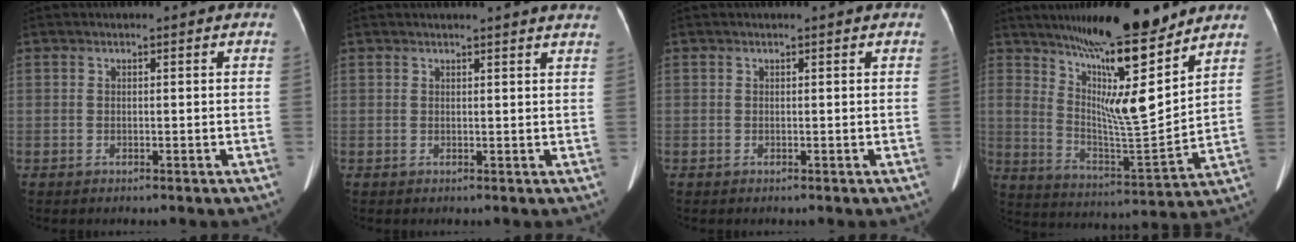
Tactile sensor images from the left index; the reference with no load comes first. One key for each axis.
{"total": 7.0, "fx": 6.5, "fy": -0.3, "fz": 2.3, "tx": -0.028, "ty": 0.004, "tz": 0.052}
{"total": 0.0}
{"total": 16.9, "fx": 11.9, "fy": 1.3, "fz": 11.9, "tx": -0.193, "ty": -0.027, "tz": 0.205}